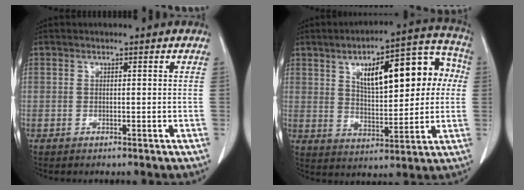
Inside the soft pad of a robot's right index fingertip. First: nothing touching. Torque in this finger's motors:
{"motor_torque": [1.60, 0.53, 0.36, 0.08]}